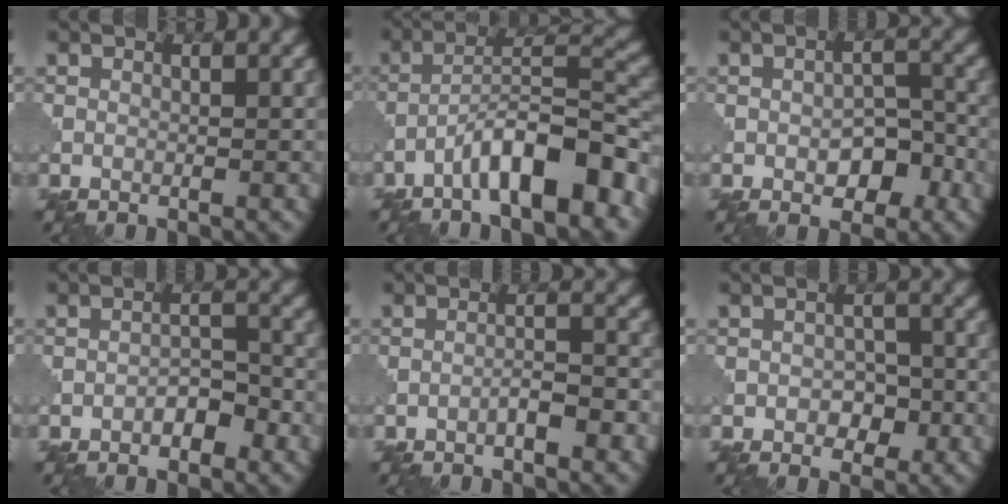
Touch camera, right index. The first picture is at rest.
{"total": 8.0, "force": [-4.6, 1.7, 6.3], "torque": [-0.106, 0.020, -0.079]}
{"total": 3.8, "force": [-1.3, 2.1, 2.8], "torque": [-0.040, 0.003, -0.017]}
{"total": 2.1, "force": [-1.2, 1.0, 1.5], "torque": [-0.021, 0.007, -0.021]}
{"total": 2.1, "force": [-1.1, 0.3, 1.8], "torque": [-0.029, 0.008, -0.021]}
{"total": 2.2, "force": [-0.5, 1.6, 1.4], "torque": [-0.019, -0.004, -0.010]}